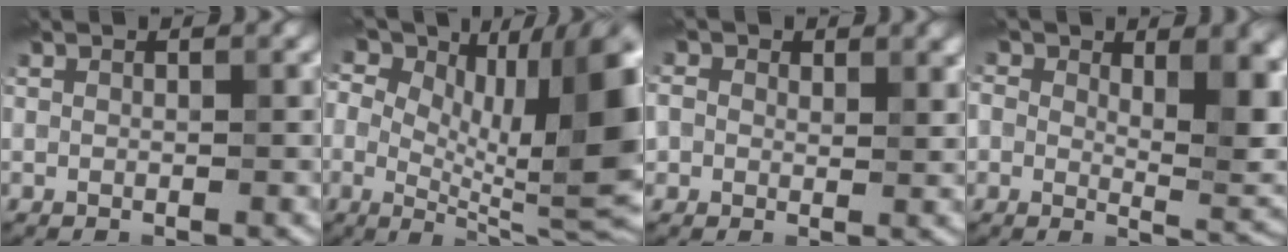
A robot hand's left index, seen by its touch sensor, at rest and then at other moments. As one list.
[{"total": 14.1, "force": [1.5, 6.2, 12.6], "torque": [-0.167, 0.008, 0.019]}, {"total": 3.1, "force": [1.0, 2.4, 1.7], "torque": [-0.030, 0.012, 0.004]}, {"total": 9.5, "force": [1.7, 5.3, 7.7], "torque": [-0.097, -0.003, 0.029]}]